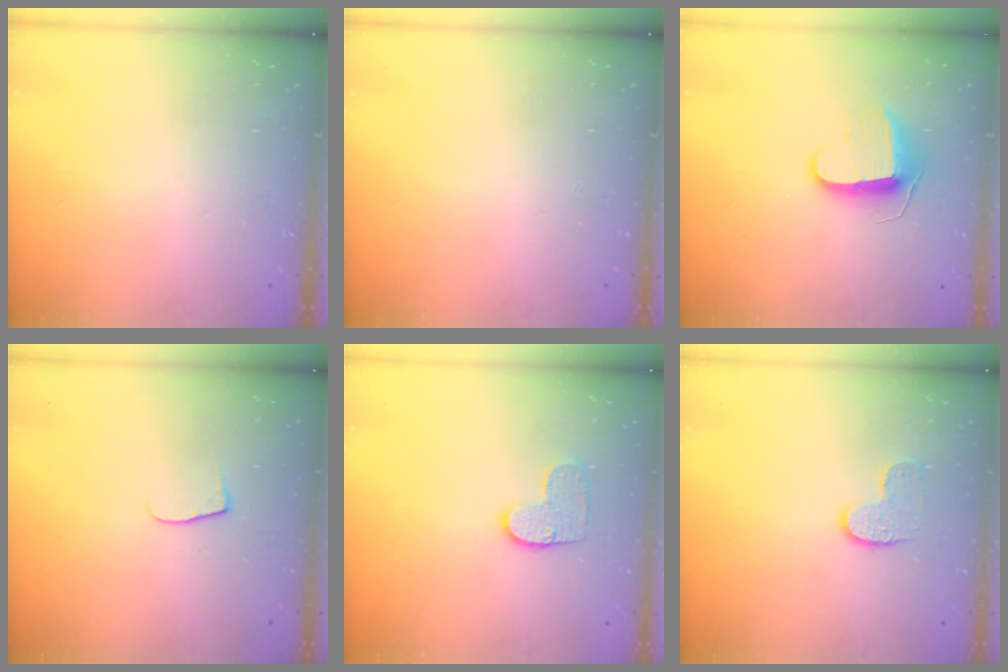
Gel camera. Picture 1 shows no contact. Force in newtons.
{"total": 0.0}
{"total": 9.3, "press": 9.3, "slide": 0.0}
{"total": 6.6, "press": 6.6, "slide": 0.5}
{"total": 8.4, "press": 8.4, "slide": 0.3}
{"total": 6.8, "press": 6.8, "slide": 0.2}